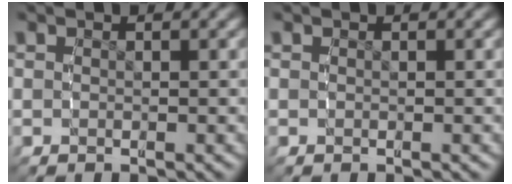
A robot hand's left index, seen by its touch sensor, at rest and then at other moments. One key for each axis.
{"total": 0.0}